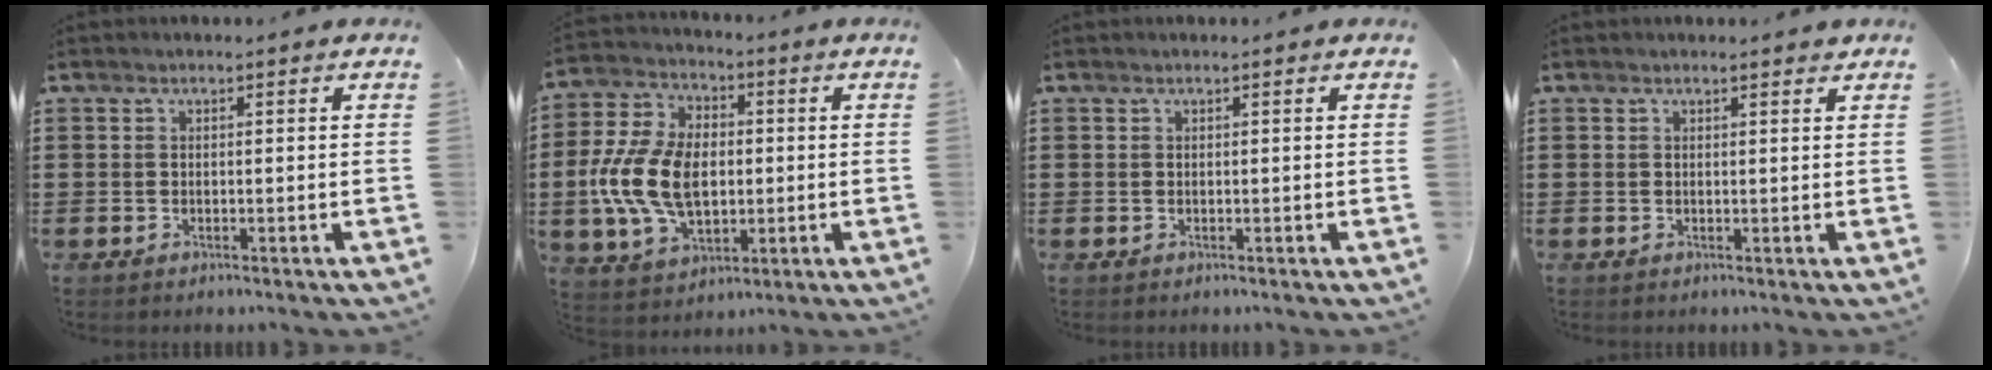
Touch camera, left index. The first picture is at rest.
{"total": 12.6, "force": [-1.1, 8.4, 9.3], "torque": [-0.221, 0.009, -0.021]}
{"total": 0.0}
{"total": 1.0, "force": [0.9, 0.1, 0.4], "torque": [-0.009, 0.000, 0.018]}